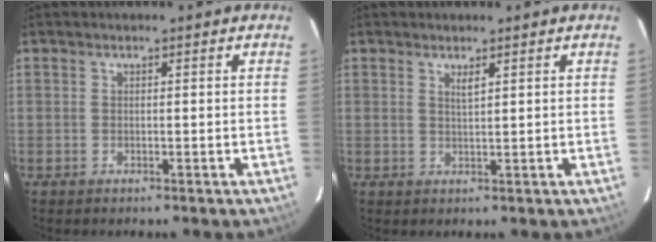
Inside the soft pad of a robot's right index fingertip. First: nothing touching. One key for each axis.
{"total": 1.6, "fx": 1.0, "fy": 0.2, "fz": 1.3, "tx": -0.021, "ty": -0.001, "tz": 0.016}